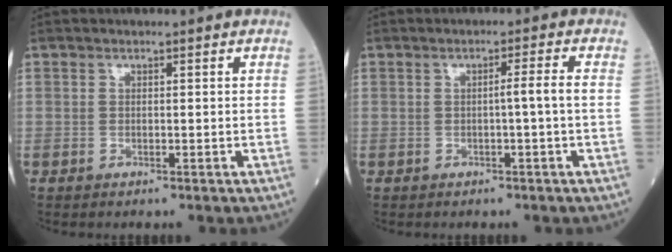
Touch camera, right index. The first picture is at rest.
{"total": 2.3, "force": [-0.4, -0.8, 2.1], "torque": [-0.032, 0.002, -0.006]}